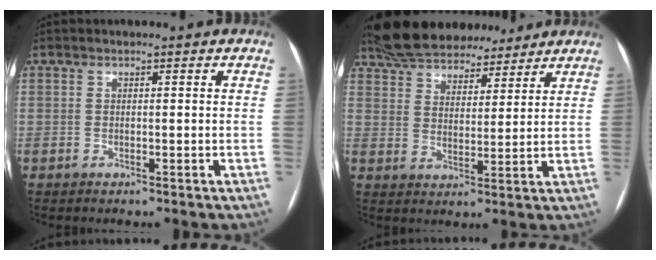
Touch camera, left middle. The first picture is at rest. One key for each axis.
{"total": 15.9, "fx": 13.9, "fy": 5.3, "fz": 5.6, "tx": -0.107, "ty": 0.028, "tz": 0.222}